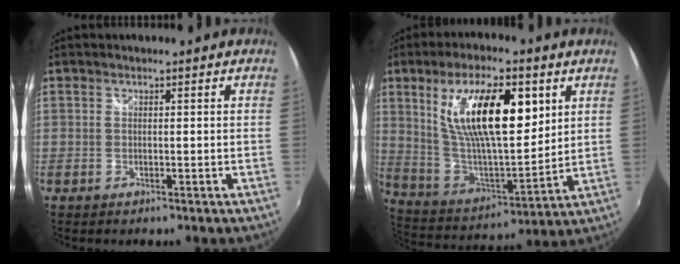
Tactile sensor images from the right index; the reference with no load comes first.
{"total": 20.6, "force": [7.7, 7.6, 17.5], "torque": [-0.312, 0.001, 0.145]}